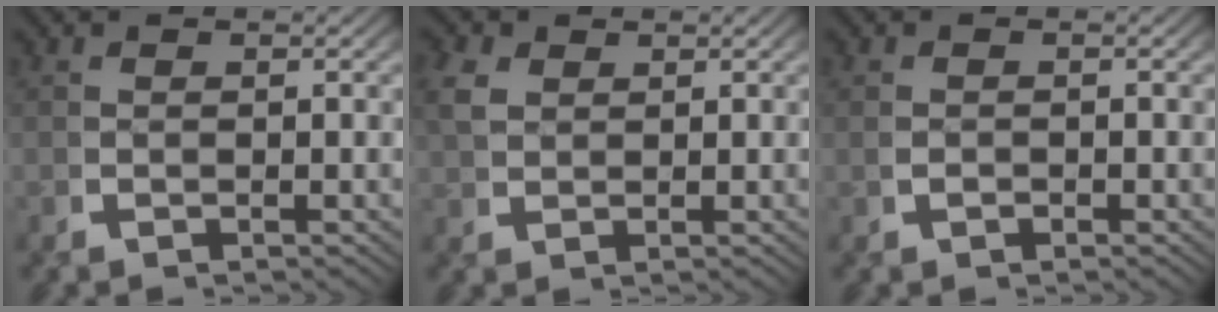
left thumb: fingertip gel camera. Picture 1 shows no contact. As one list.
[{"total": 2.4, "force": [1.5, 1.5, 1.1], "torque": [-0.026, 0.001, 0.036]}, {"total": 0.7, "force": [-0.2, 0.5, 0.4], "torque": [-0.017, -0.008, 0.001]}]